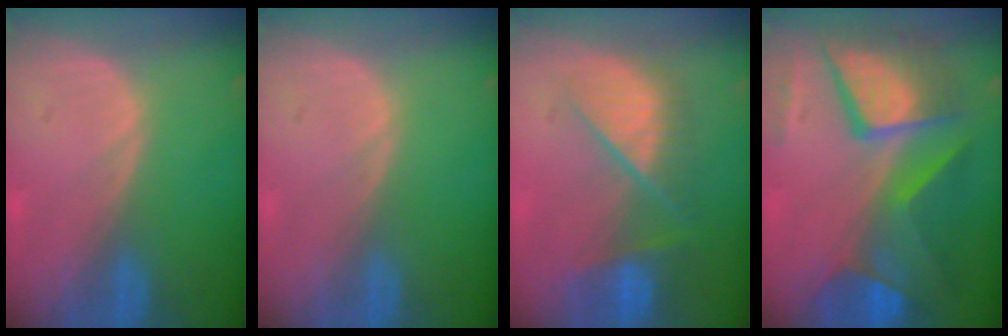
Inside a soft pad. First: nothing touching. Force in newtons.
{"total": 0.0}
{"total": 9.1, "press": 8.0, "slide": 4.3}
{"total": 11.9, "press": 11.8, "slide": 1.1}